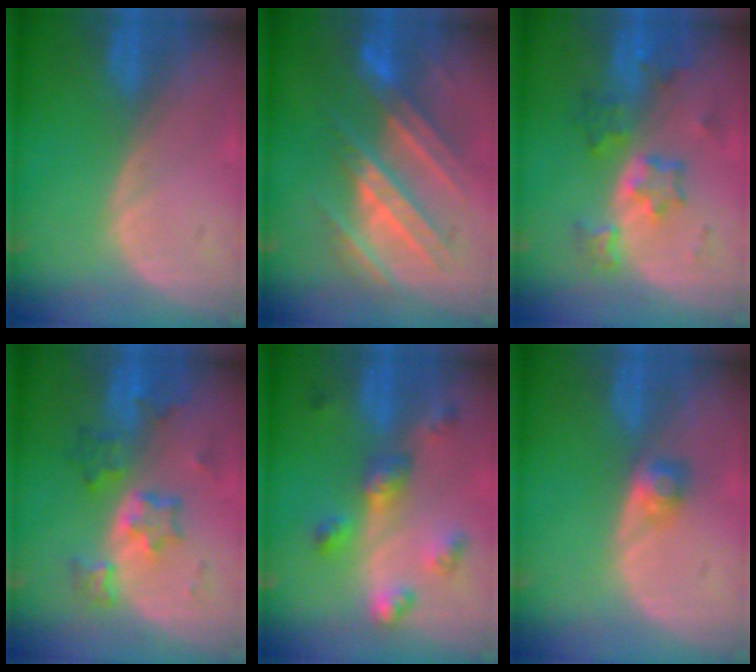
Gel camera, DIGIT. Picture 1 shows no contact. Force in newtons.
{"total": 9.3, "press": 9.2, "slide": 1.5}
{"total": 7.1, "press": 6.5, "slide": 2.9}
{"total": 7.0, "press": 6.5, "slide": 2.6}
{"total": 6.5, "press": 5.8, "slide": 2.9}
{"total": 2.5, "press": 2.3, "slide": 1.0}